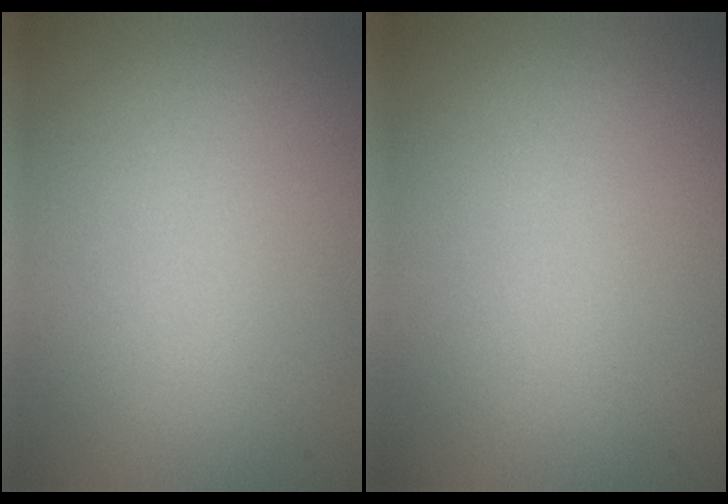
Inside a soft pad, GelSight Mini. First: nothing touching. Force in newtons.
{"total": 0.0}